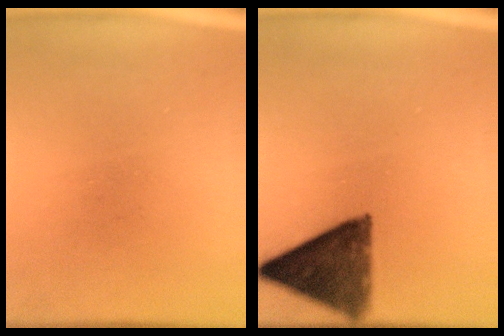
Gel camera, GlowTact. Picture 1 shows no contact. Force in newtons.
{"total": 11.2}